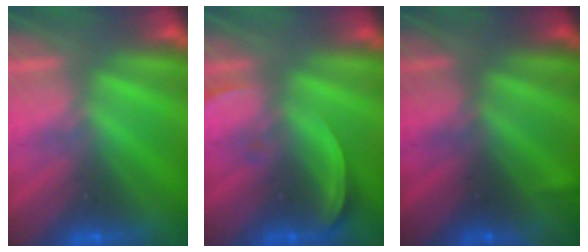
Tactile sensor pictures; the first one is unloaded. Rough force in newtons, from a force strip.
{"total": 2.6}
{"total": 1.7}